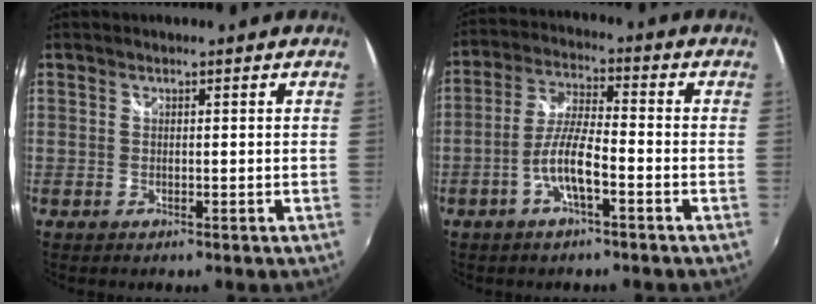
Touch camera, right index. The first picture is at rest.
{"total": 7.2, "force": [-3.1, 1.3, 6.4], "torque": [-0.135, 0.009, -0.057]}